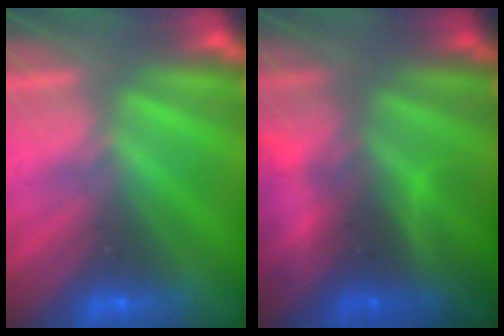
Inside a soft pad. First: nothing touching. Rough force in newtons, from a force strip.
{"total": 10.8}